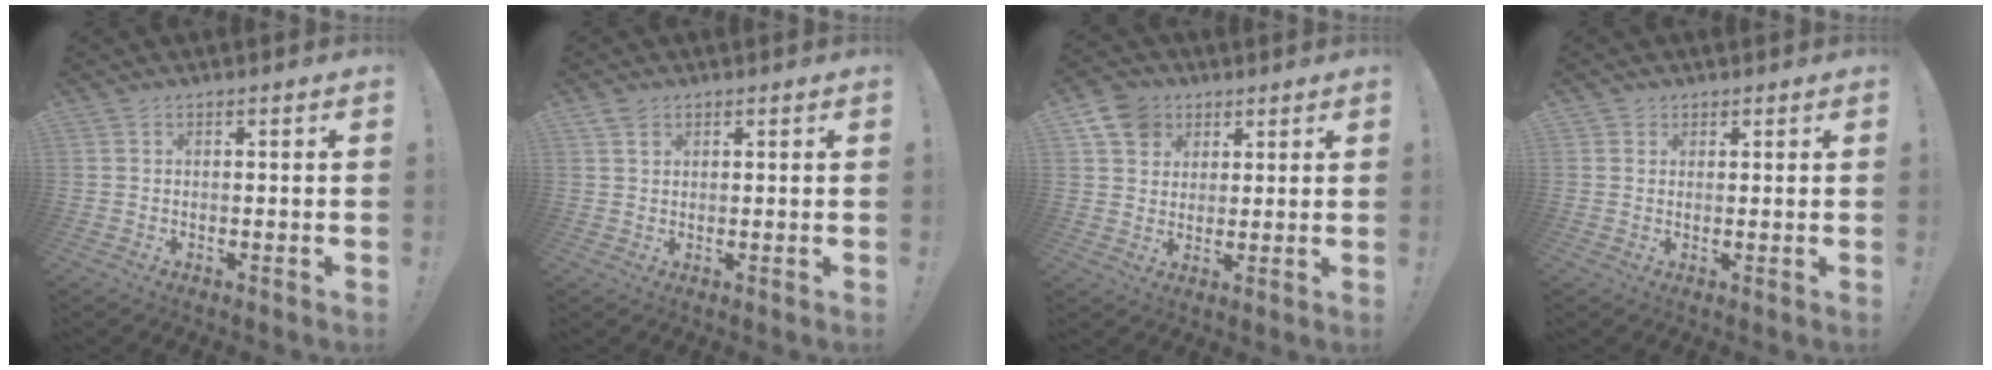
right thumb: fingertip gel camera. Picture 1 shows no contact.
{"total": 2.0, "force": [1.4, 1.3, 0.8], "torque": [-0.004, -0.006, 0.024]}
{"total": 9.1, "force": [4.6, 7.3, 2.9], "torque": [-0.049, -0.020, 0.093]}
{"total": 1.8, "force": [1.0, 1.4, 0.2], "torque": [-0.006, -0.001, 0.019]}